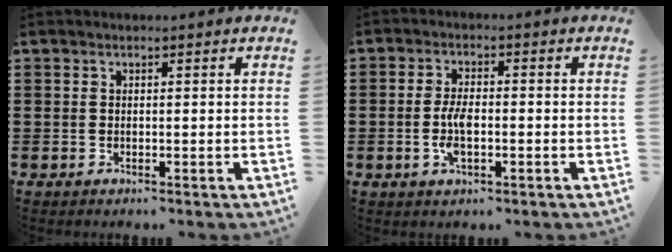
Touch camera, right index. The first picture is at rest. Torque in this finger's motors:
{"motor_torque": [1.81, 0.33, 0.72, 0.15]}